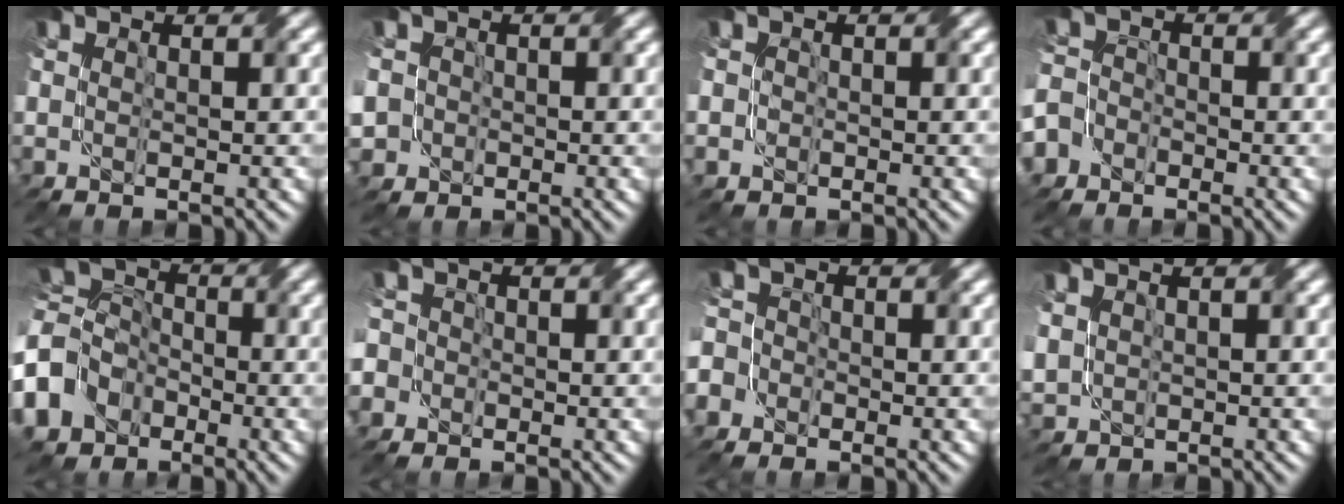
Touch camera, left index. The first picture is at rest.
{"total": 5.2, "force": [-1.7, 4.8, 1.2], "torque": [-0.044, 0.003, -0.047]}
{"total": 1.0, "force": [-0.2, 1.0, 0.1], "torque": [0.003, -0.004, -0.006]}
{"total": 4.8, "force": [-3.2, 3.5, 0.7], "torque": [-0.003, -0.001, -0.066]}
{"total": 8.8, "force": [-4.4, 7.0, 3.1], "torque": [-0.087, -0.007, -0.094]}
{"total": 4.9, "force": [-2.0, 4.3, 1.2], "torque": [-0.032, 0.009, -0.061]}
{"total": 4.7, "force": [-2.8, 3.6, 1.1], "torque": [-0.015, 0.005, -0.061]}
{"total": 1.6, "force": [0.7, 1.4, 0.4], "torque": [-0.020, -0.001, 0.020]}